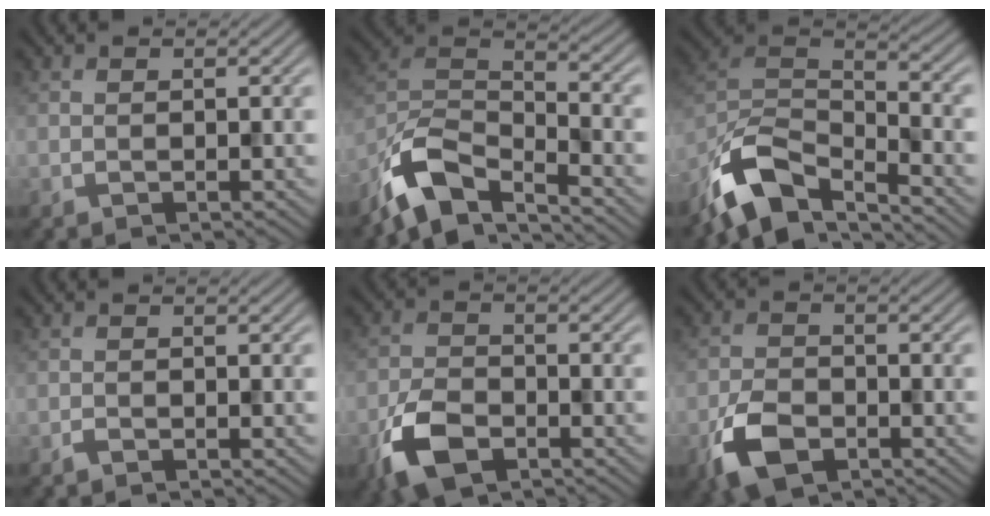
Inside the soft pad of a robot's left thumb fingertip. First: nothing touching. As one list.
[{"total": 10.1, "force": [-7.4, 3.6, 5.8], "torque": [-0.112, -0.004, -0.165]}, {"total": 11.2, "force": [-8.1, 4.2, 6.6], "torque": [-0.133, -0.009, -0.172]}, {"total": 0.6, "force": [-0.6, 0.2, 0.3], "torque": [-0.005, 0.001, -0.011]}, {"total": 7.2, "force": [-4.0, 3.9, 4.6], "torque": [-0.101, -0.007, -0.088]}, {"total": 6.4, "force": [-3.5, 3.7, 3.9], "torque": [-0.085, -0.007, -0.077]}]